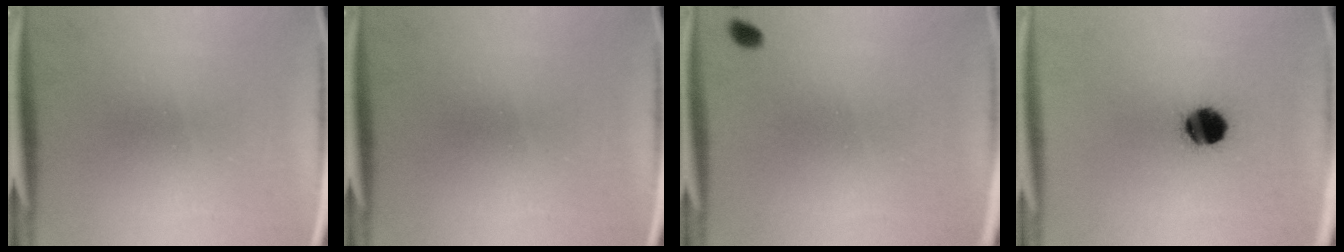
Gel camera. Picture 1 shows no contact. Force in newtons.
{"total": 0.0}
{"total": 1.2}
{"total": 8.7}